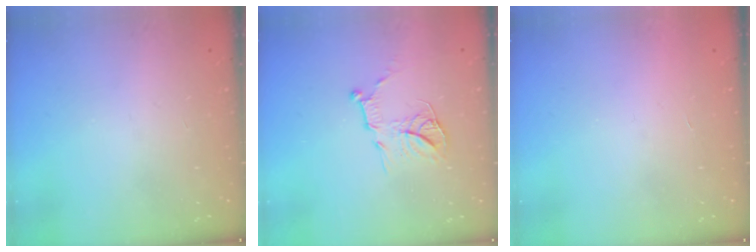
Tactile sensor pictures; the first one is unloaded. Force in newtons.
{"total": 12.1, "press": 12.1, "slide": 0.9}
{"total": 1.8, "press": 1.8, "slide": 0.1}